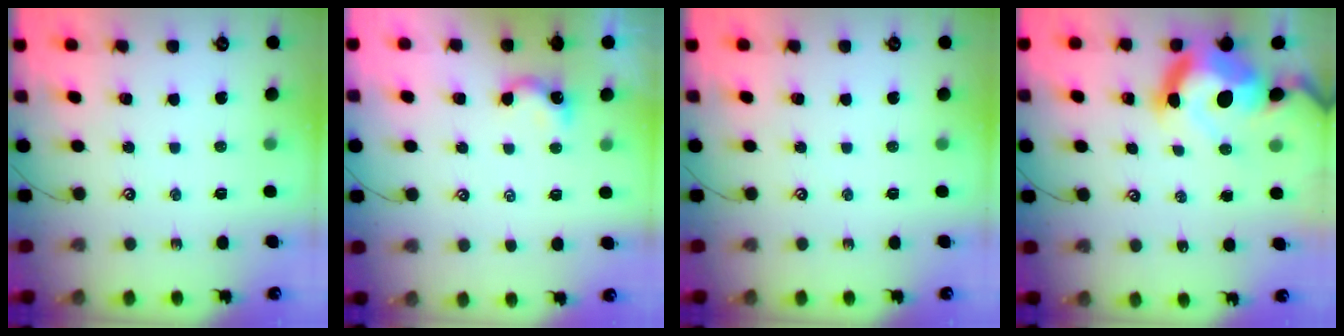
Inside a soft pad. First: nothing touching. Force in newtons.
{"total": 1.1, "press": 1.0, "slide": 0.4}
{"total": 0.0}
{"total": 16.6, "press": 16.5, "slide": 2.2}